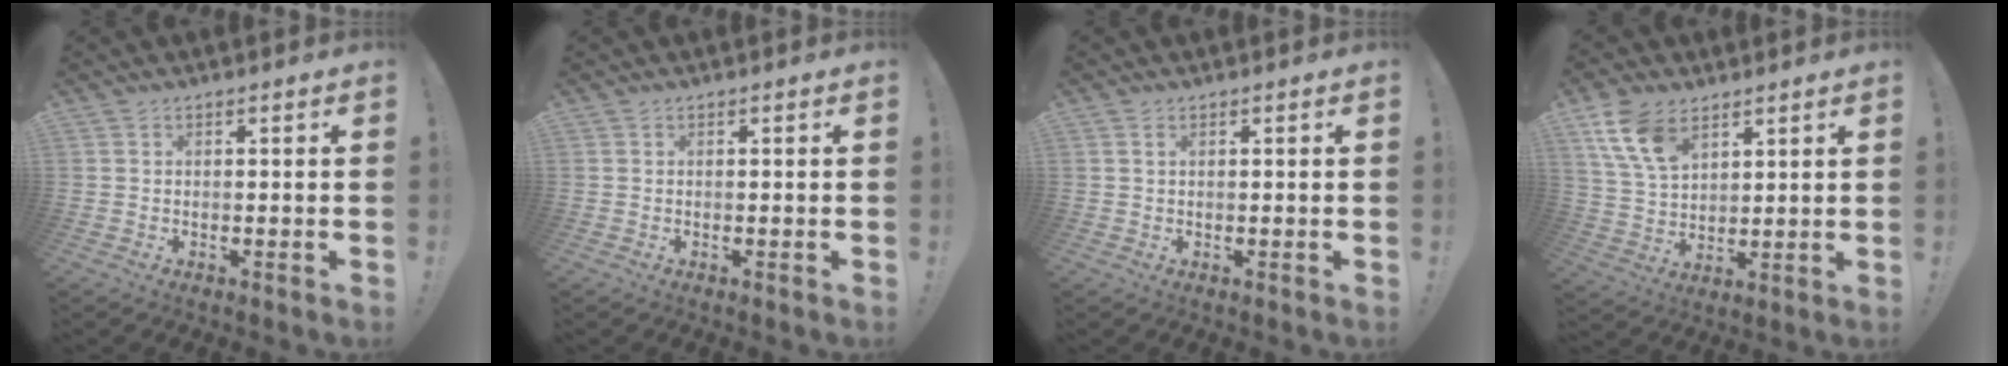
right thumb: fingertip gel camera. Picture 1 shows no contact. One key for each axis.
{"total": 0.0}
{"total": 0.9, "fx": 0.4, "fy": 0.5, "fz": 0.6, "tx": -0.013, "ty": 0.003, "tz": 0.008}
{"total": 11.6, "fx": 6.8, "fy": 6.8, "fz": 6.4, "tx": -0.132, "ty": -0.021, "tz": 0.134}